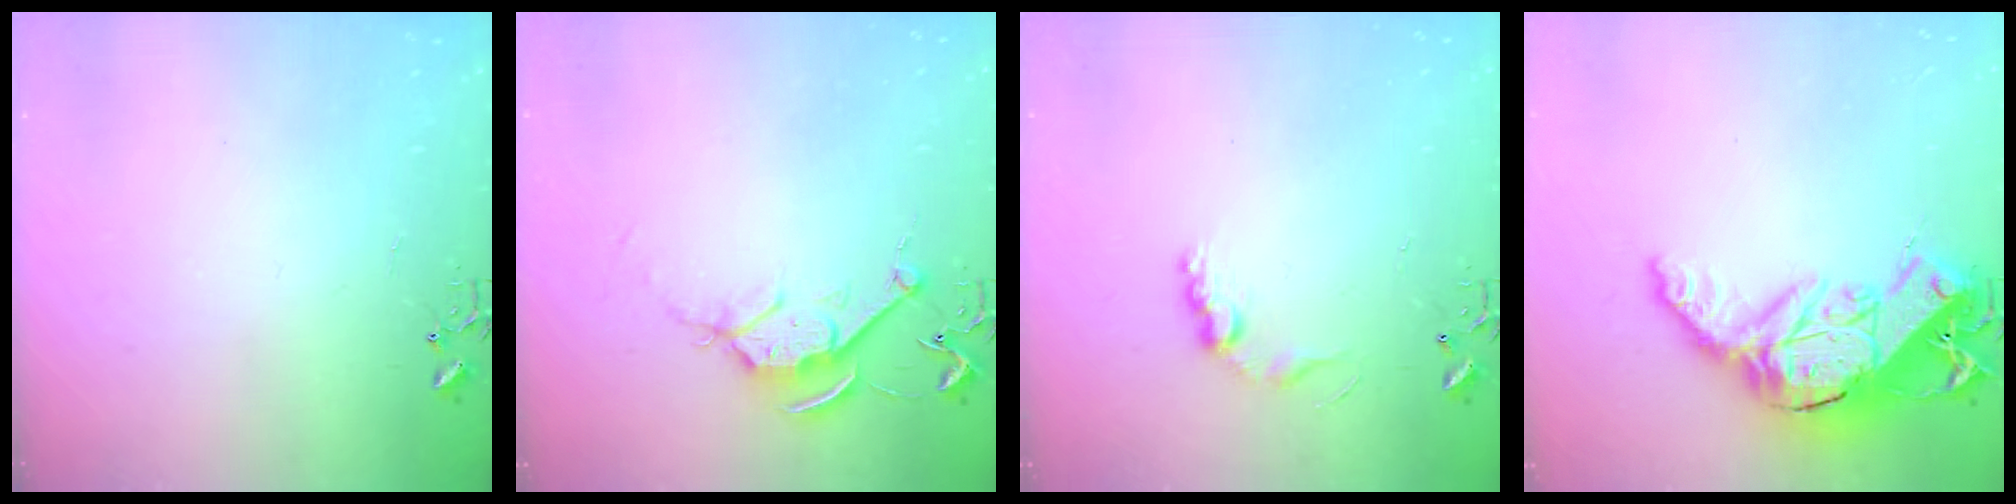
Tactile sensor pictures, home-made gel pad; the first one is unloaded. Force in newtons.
{"total": 7.9, "press": 7.8, "slide": 0.9}
{"total": 8.6, "press": 8.6, "slide": 0.4}
{"total": 19.6, "press": 19.6, "slide": 1.2}